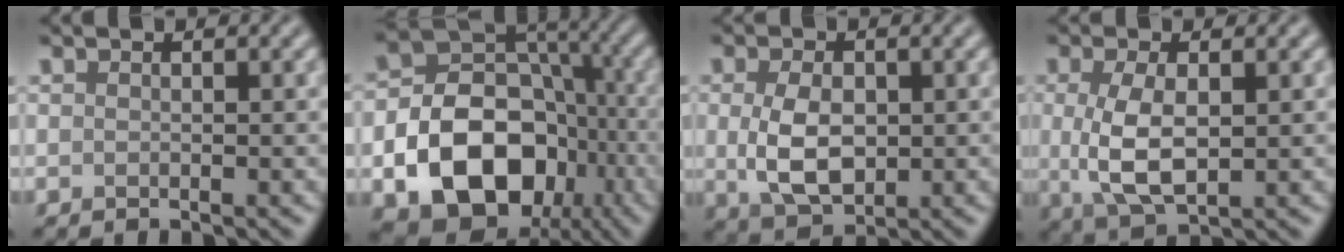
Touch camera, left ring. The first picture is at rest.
{"total": 13.5, "force": [-4.5, 10.1, 7.9], "torque": [-0.126, -0.017, -0.084]}
{"total": 5.2, "force": [-0.1, 3.4, 3.9], "torque": [-0.085, -0.005, 0.002]}
{"total": 5.1, "force": [0.1, 2.3, 4.5], "torque": [-0.102, -0.005, 0.005]}